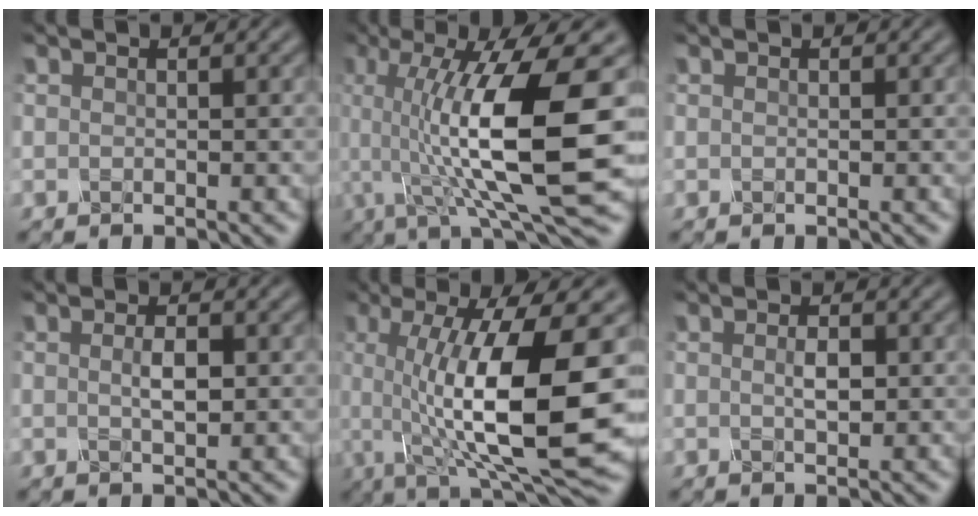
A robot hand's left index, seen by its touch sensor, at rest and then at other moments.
{"total": 13.4, "force": [0.3, 3.0, 13.0], "torque": [-0.204, 0.003, 0.009]}
{"total": 0.0}
{"total": 1.7, "force": [0.2, 0.6, 1.6], "torque": [-0.032, 0.001, 0.002]}
{"total": 13.2, "force": [-0.3, 3.3, 12.8], "torque": [-0.191, -0.009, -0.002]}
{"total": 1.4, "force": [0.1, 0.6, 1.2], "torque": [-0.026, 0.000, 0.002]}